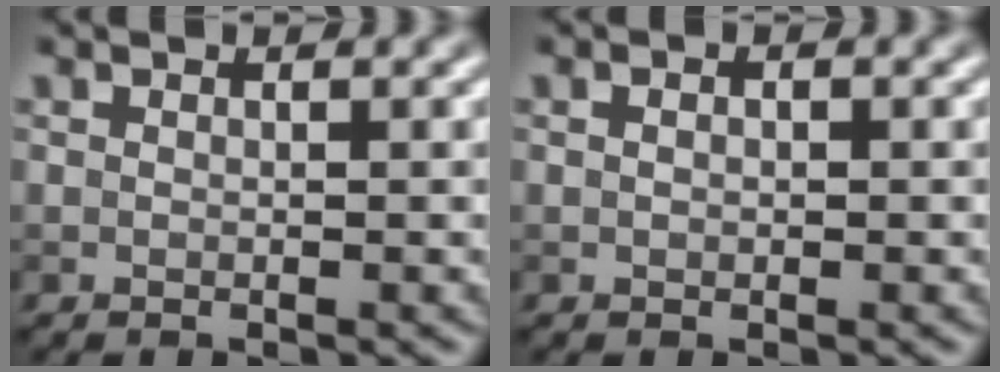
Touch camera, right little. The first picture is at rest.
{"total": 0.8, "force": [0.2, 0.6, 0.5], "torque": [-0.008, 0.000, 0.001]}